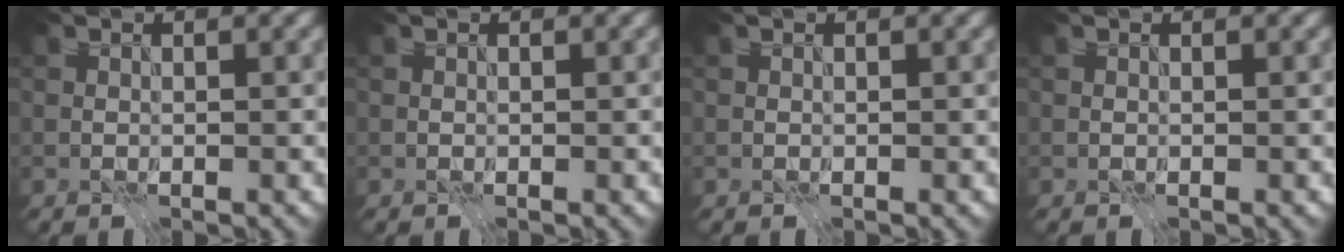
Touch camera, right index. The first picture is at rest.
{"total": 0.0}
{"total": 0.0}
{"total": 0.0}